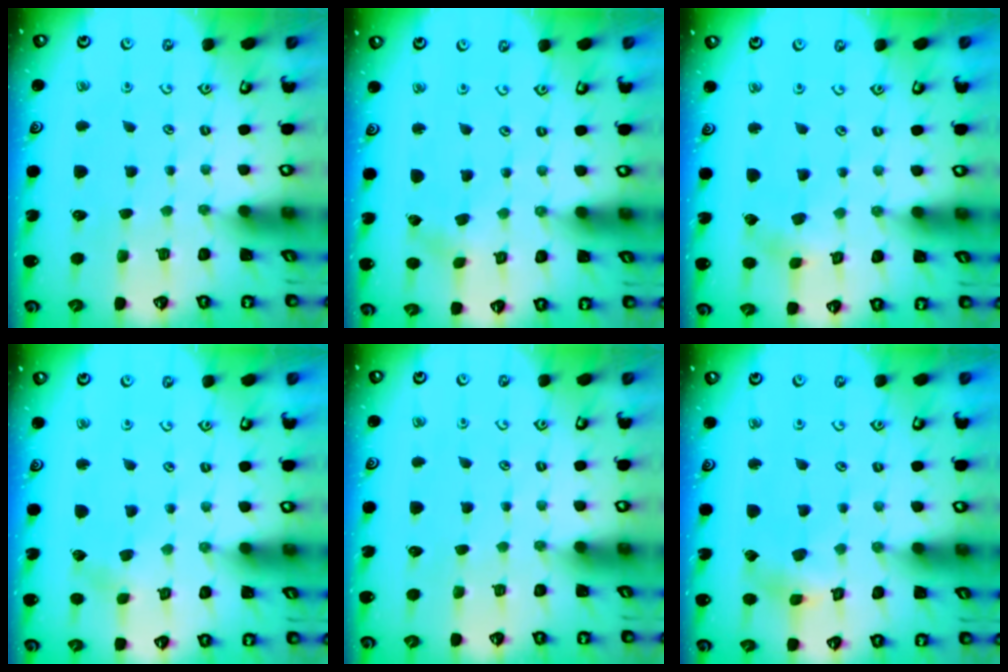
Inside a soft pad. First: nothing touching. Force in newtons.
{"total": 0.5, "press": 0.5, "slide": 0.1}
{"total": 3.2, "press": 3.2, "slide": 0.2}
{"total": 2.1, "press": 2.1, "slide": 0.3}
{"total": 0.0}
{"total": 3.7, "press": 3.7, "slide": 0.3}